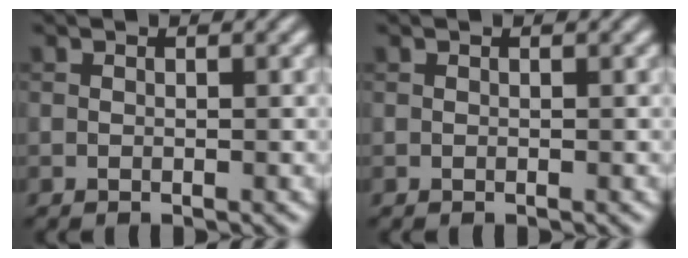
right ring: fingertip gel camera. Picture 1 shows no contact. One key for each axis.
{"total": 0.0}